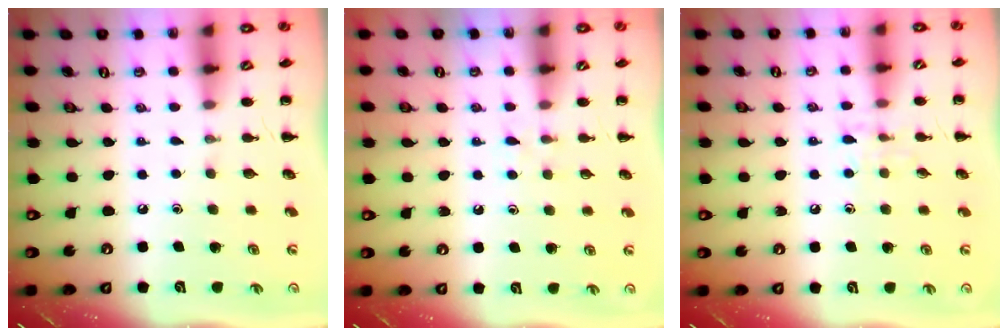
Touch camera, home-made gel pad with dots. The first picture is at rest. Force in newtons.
{"total": 3.0, "press": 2.8, "slide": 1.1}
{"total": 6.2, "press": 6.1, "slide": 1.3}